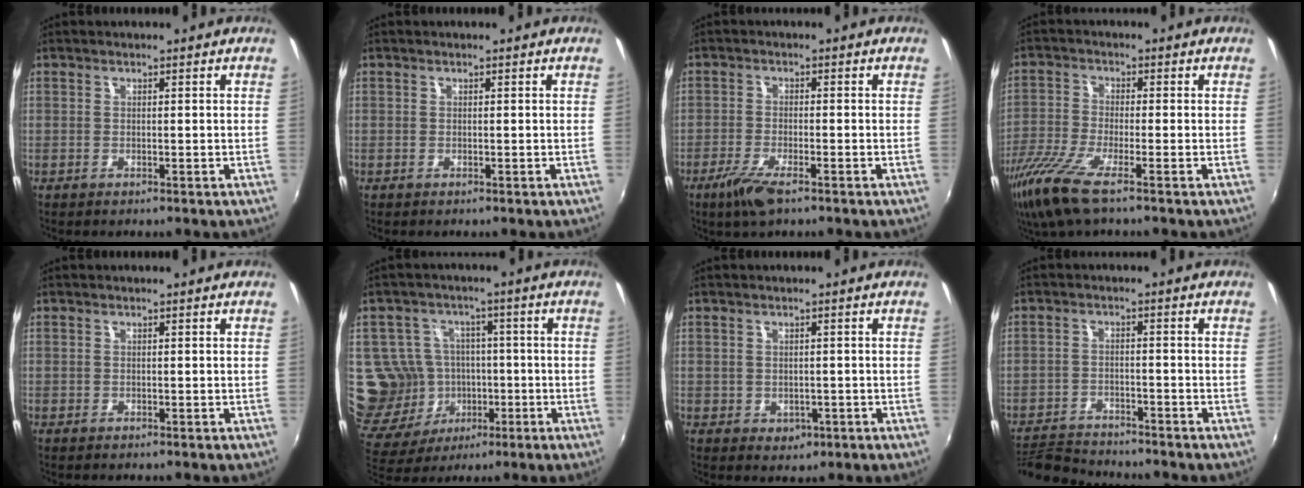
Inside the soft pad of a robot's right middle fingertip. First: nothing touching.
{"total": 0.0}
{"total": 5.5, "force": [-3.6, 0.9, 4.0], "torque": [-0.099, -0.013, -0.071]}
{"total": 9.4, "force": [-6.5, 1.1, 6.8], "torque": [-0.162, -0.032, -0.130]}
{"total": 0.0}
{"total": 13.8, "force": [-1.4, 12.5, 5.5], "torque": [-0.147, 0.002, -0.007]}
{"total": 2.4, "force": [-0.3, 2.2, 0.9], "torque": [-0.016, -0.002, 0.001]}
{"total": 8.5, "force": [-8.2, 1.7, 1.6], "torque": [-0.060, -0.004, -0.144]}